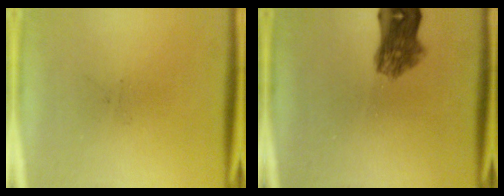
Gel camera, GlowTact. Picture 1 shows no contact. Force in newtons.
{"total": 6.1}